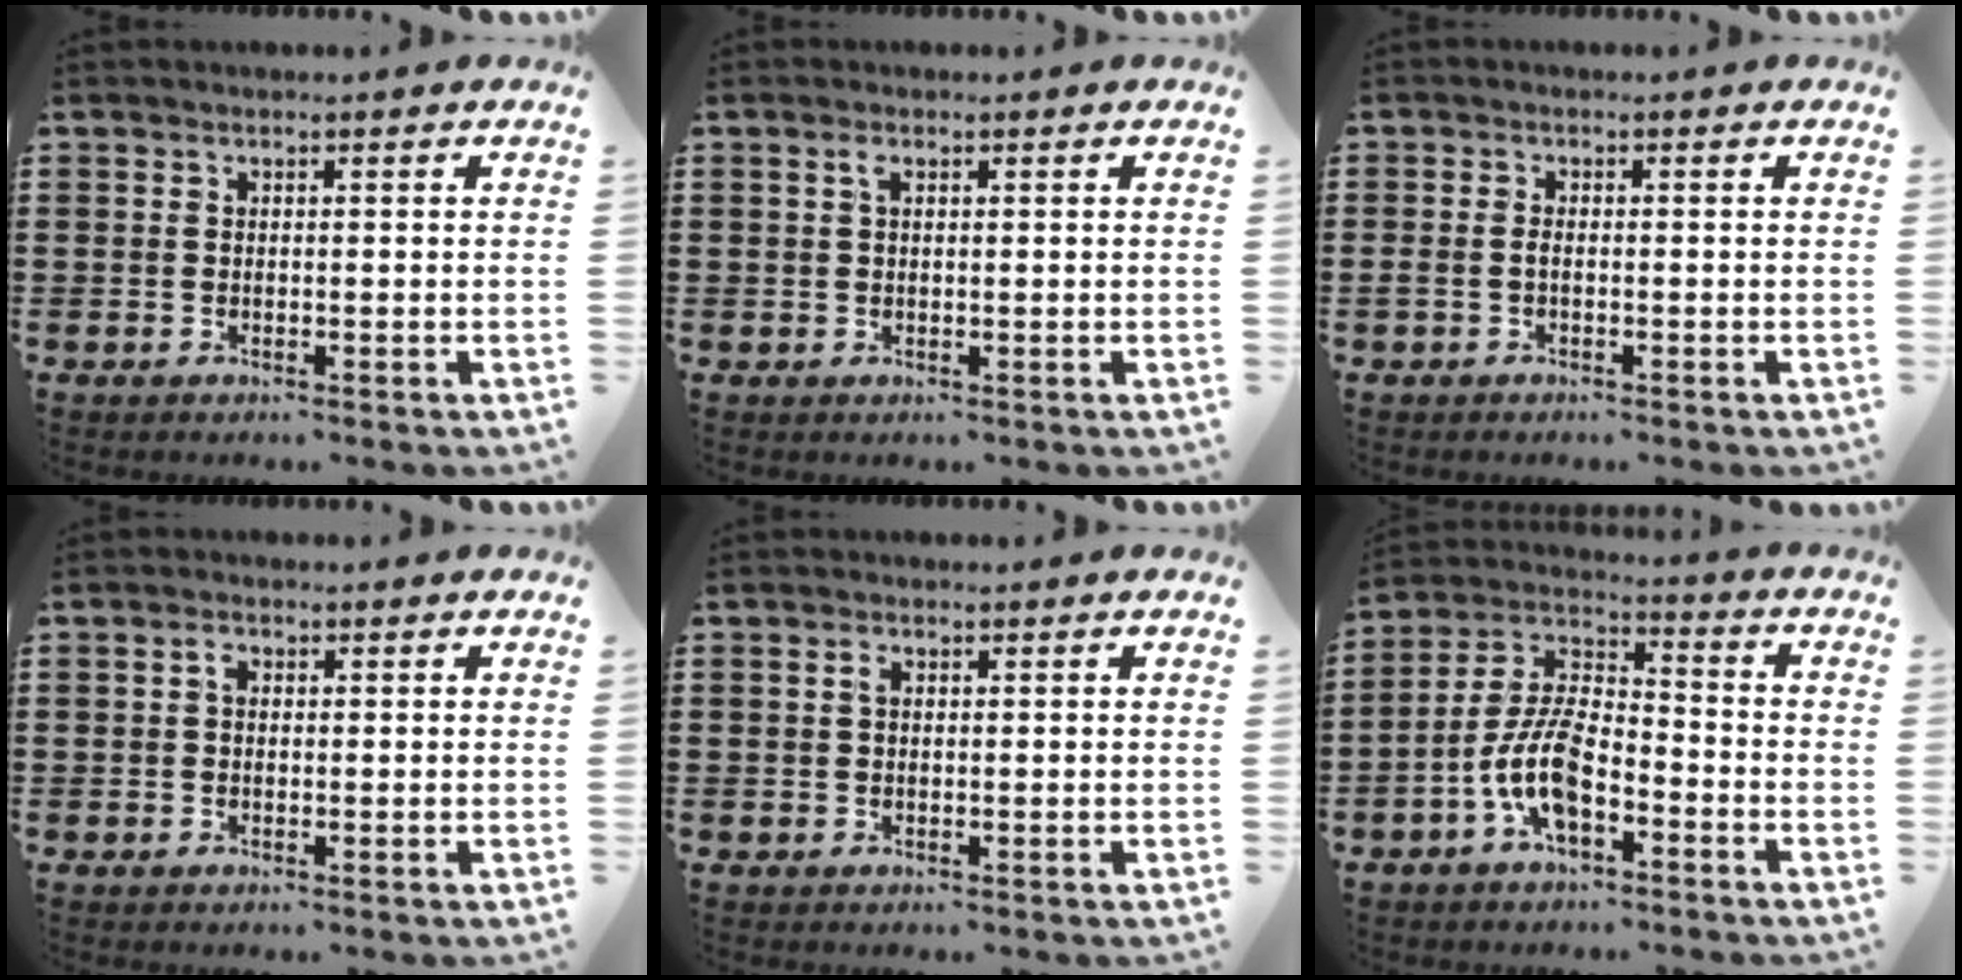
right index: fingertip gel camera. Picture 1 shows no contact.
{"total": 1.1, "force": [0.4, 0.4, 0.9], "torque": [-0.020, 0.004, 0.007]}
{"total": 1.1, "force": [-0.6, 0.4, 0.8], "torque": [-0.019, -0.003, -0.011]}
{"total": 1.3, "force": [0.2, 0.8, 0.9], "torque": [-0.020, 0.006, 0.003]}
{"total": 1.1, "force": [0.4, 0.6, 0.8], "torque": [-0.019, 0.003, 0.006]}
{"total": 9.2, "force": [-4.2, 4.0, 7.1], "torque": [-0.174, -0.002, -0.086]}